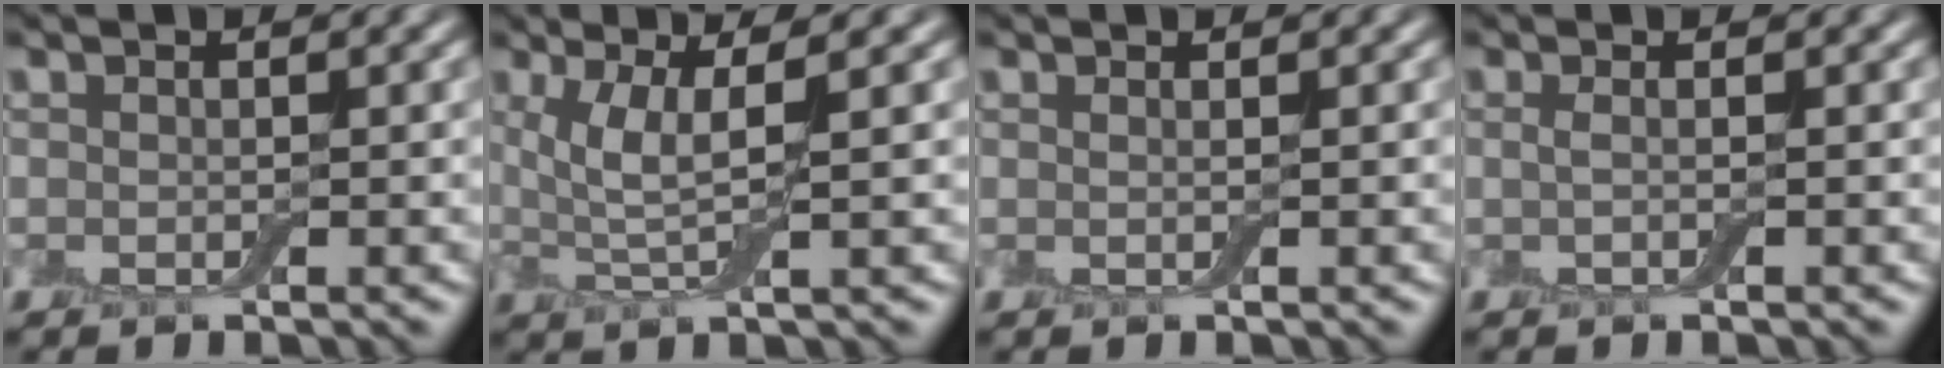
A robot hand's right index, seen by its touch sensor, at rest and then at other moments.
{"total": 4.5, "force": [1.3, 0.9, 4.3], "torque": [-0.095, -0.003, 0.026]}
{"total": 1.0, "force": [0.3, 0.4, 0.9], "torque": [-0.011, -0.005, -0.006]}
{"total": 1.1, "force": [0.1, 0.4, 1.1], "torque": [-0.021, -0.005, -0.007]}